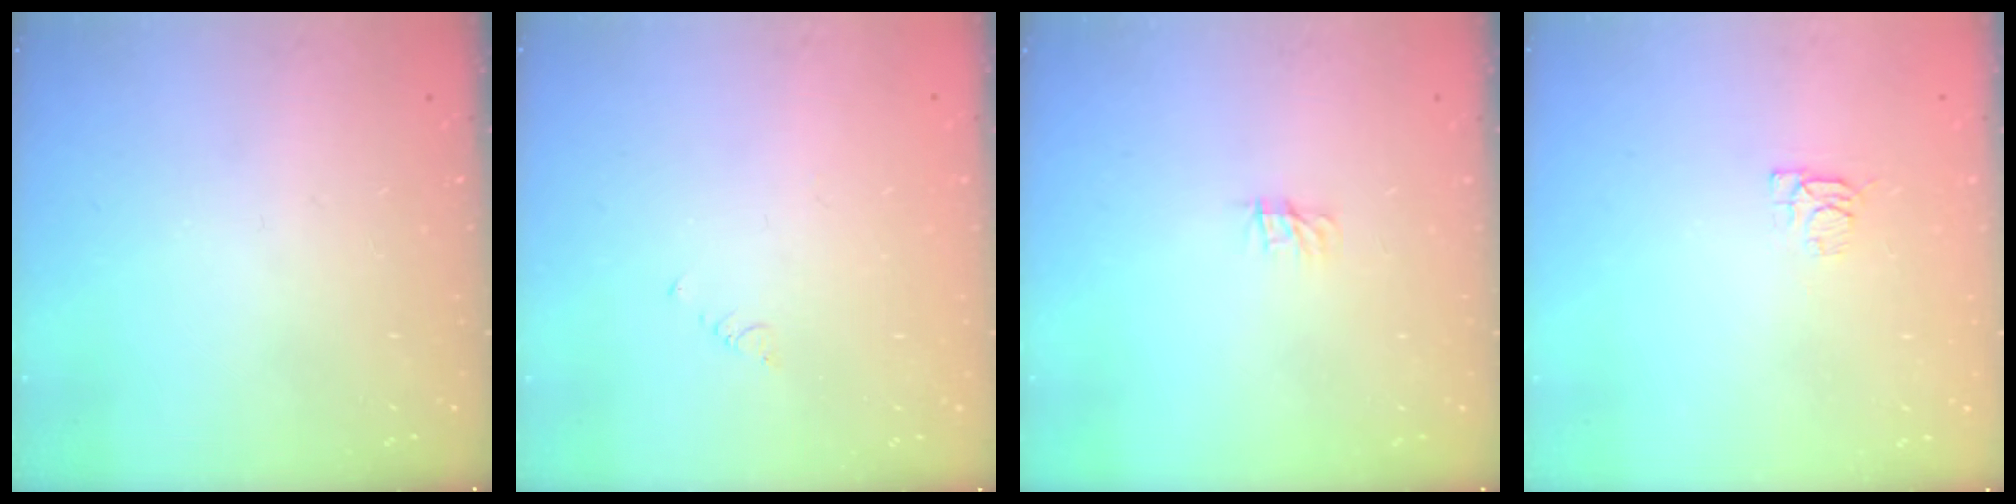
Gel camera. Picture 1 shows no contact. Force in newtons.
{"total": 0.7, "press": 0.6, "slide": 0.2}
{"total": 0.0}
{"total": 4.9, "press": 4.8, "slide": 0.6}